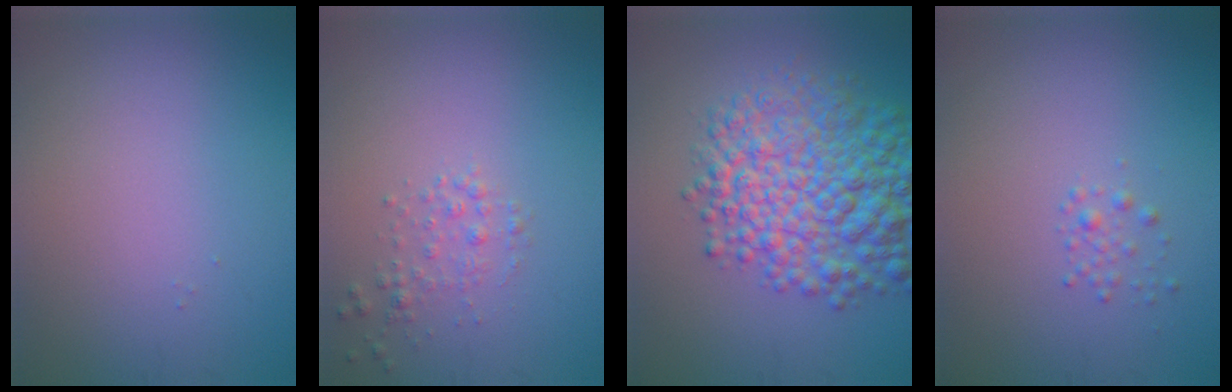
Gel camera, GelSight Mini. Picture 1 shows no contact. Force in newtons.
{"total": 1.4, "press": 1.4, "slide": 0.1}
{"total": 9.6, "press": 9.5, "slide": 0.3}
{"total": 0.9, "press": 0.9, "slide": 0.1}